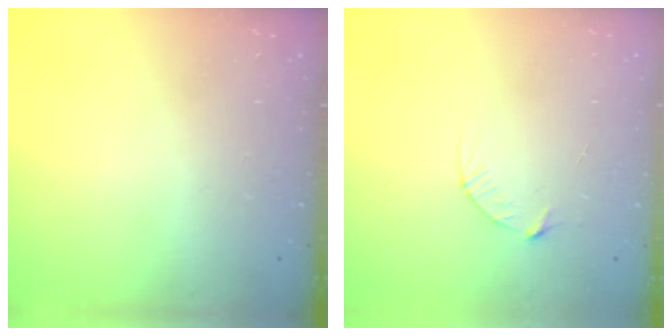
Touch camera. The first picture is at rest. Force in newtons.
{"total": 3.7, "press": 3.7, "slide": 0.4}